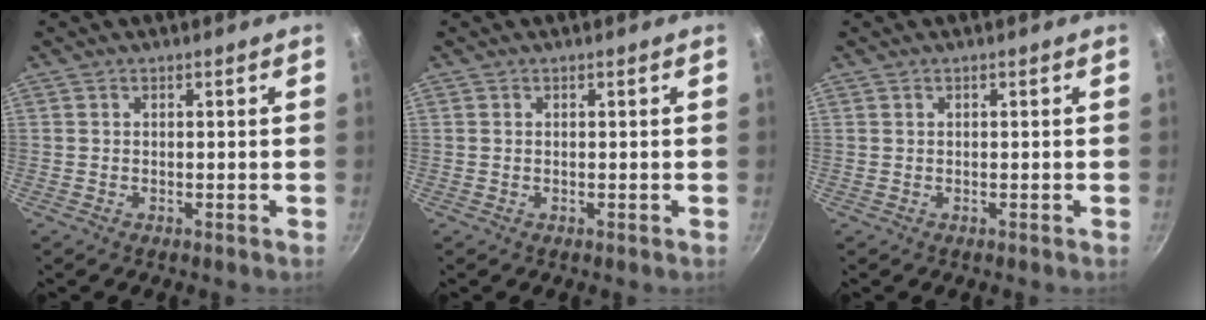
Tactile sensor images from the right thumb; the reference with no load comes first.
{"total": 0.0}
{"total": 0.0}